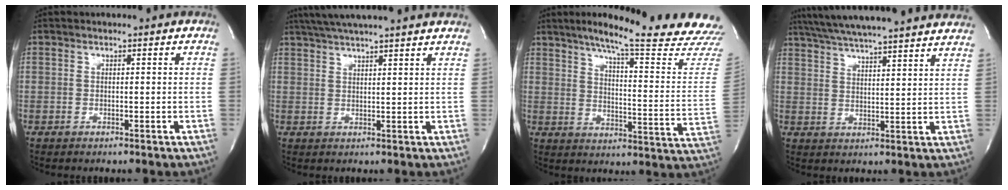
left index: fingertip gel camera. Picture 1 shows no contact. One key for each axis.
{"total": 12.6, "fx": 10.9, "fy": -0.2, "fz": 6.2, "tx": -0.113, "ty": 0.030, "tz": 0.149}
{"total": 22.5, "fx": 19.7, "fy": -1.0, "fz": 10.9, "tx": -0.156, "ty": -0.091, "tz": 0.247}
{"total": 23.3, "fx": 20.9, "fy": 1.0, "fz": 10.2, "tx": -0.175, "ty": 0.008, "tz": 0.282}